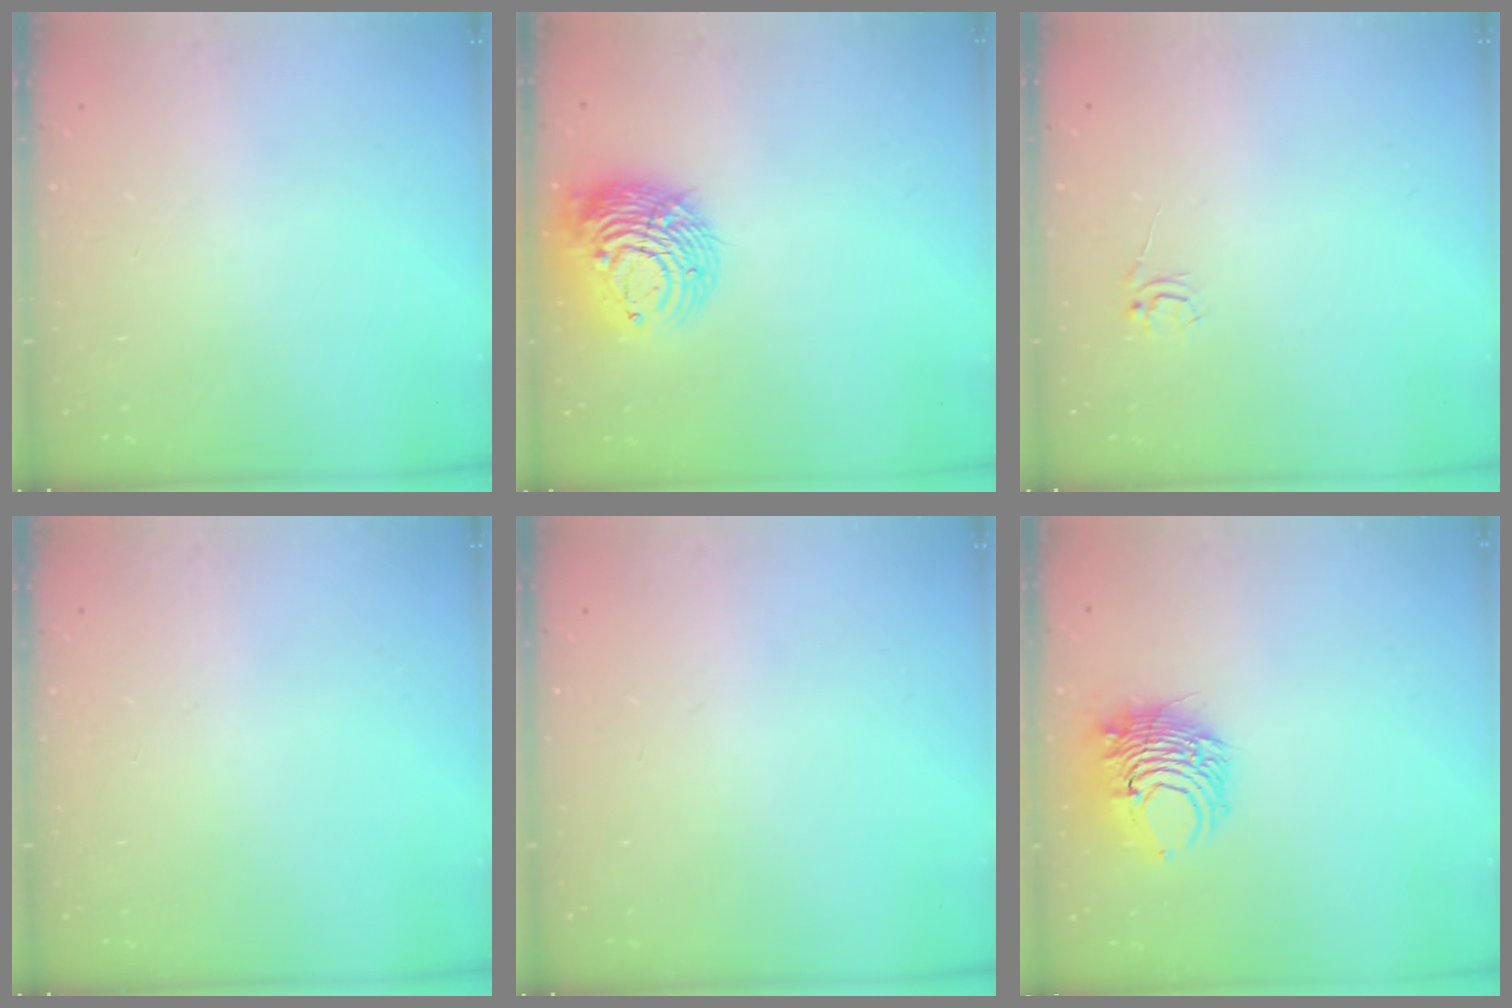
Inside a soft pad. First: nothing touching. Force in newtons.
{"total": 13.4, "press": 13.3, "slide": 1.7}
{"total": 2.5, "press": 2.5, "slide": 0.2}
{"total": 0.0}
{"total": 0.0}
{"total": 8.4, "press": 8.3, "slide": 1.2}